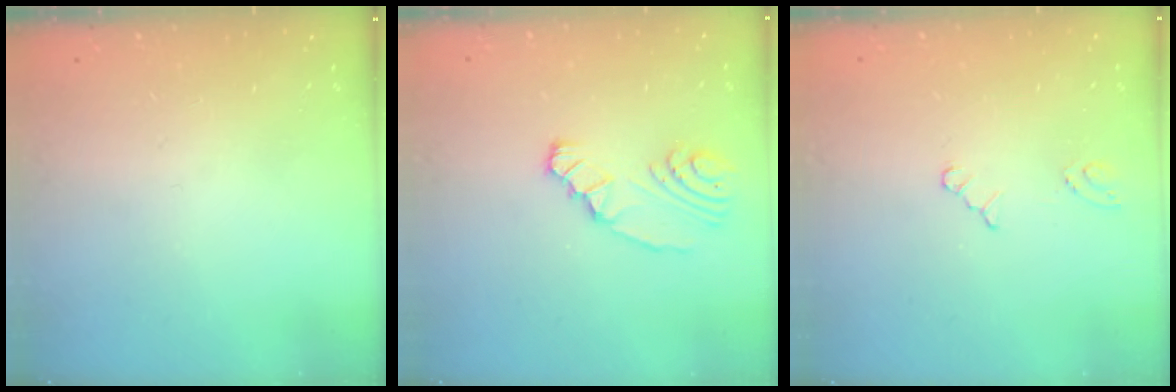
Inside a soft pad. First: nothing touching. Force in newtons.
{"total": 7.0, "press": 5.4, "slide": 4.4}
{"total": 2.8, "press": 2.8, "slide": 0.4}